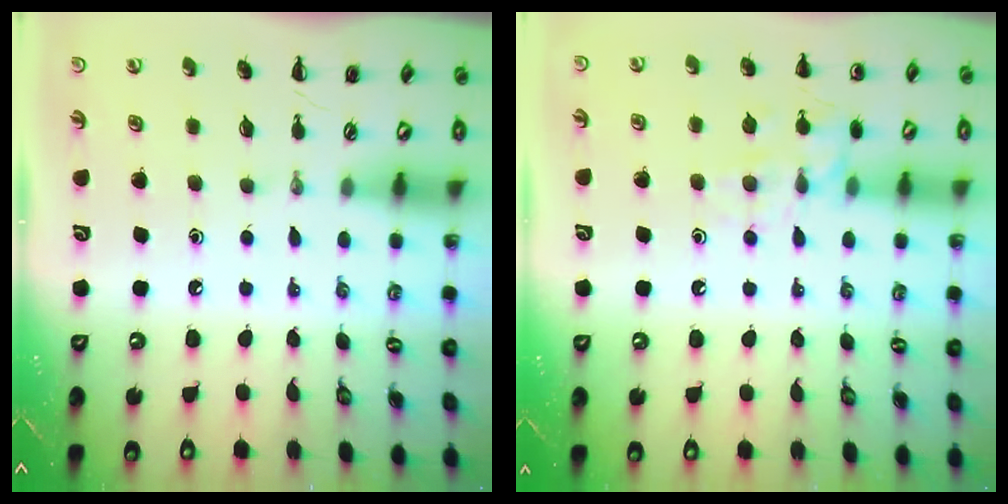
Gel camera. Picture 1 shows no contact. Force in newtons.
{"total": 11.2, "press": 11.2, "slide": 0.8}